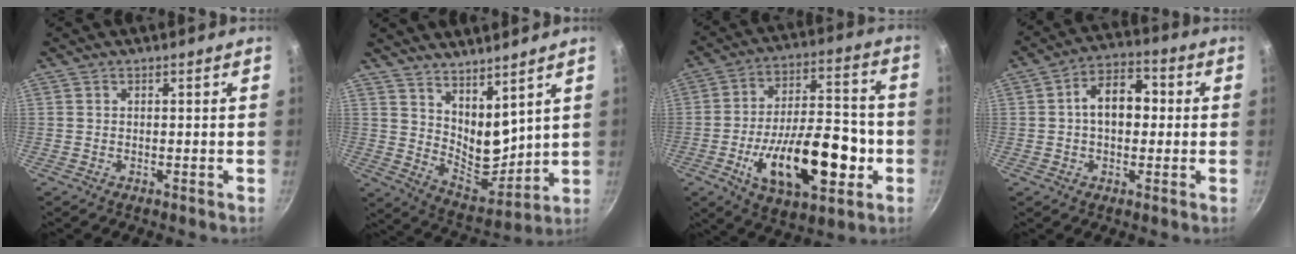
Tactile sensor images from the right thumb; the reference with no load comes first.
{"total": 11.3, "force": [7.3, 4.9, 7.1], "torque": [-0.088, -0.076, 0.134]}
{"total": 22.5, "force": [-6.4, 11.0, 18.6], "torque": [-0.266, 0.037, -0.094]}
{"total": 9.7, "force": [0.6, 6.5, 7.2], "torque": [-0.078, 0.027, -0.003]}